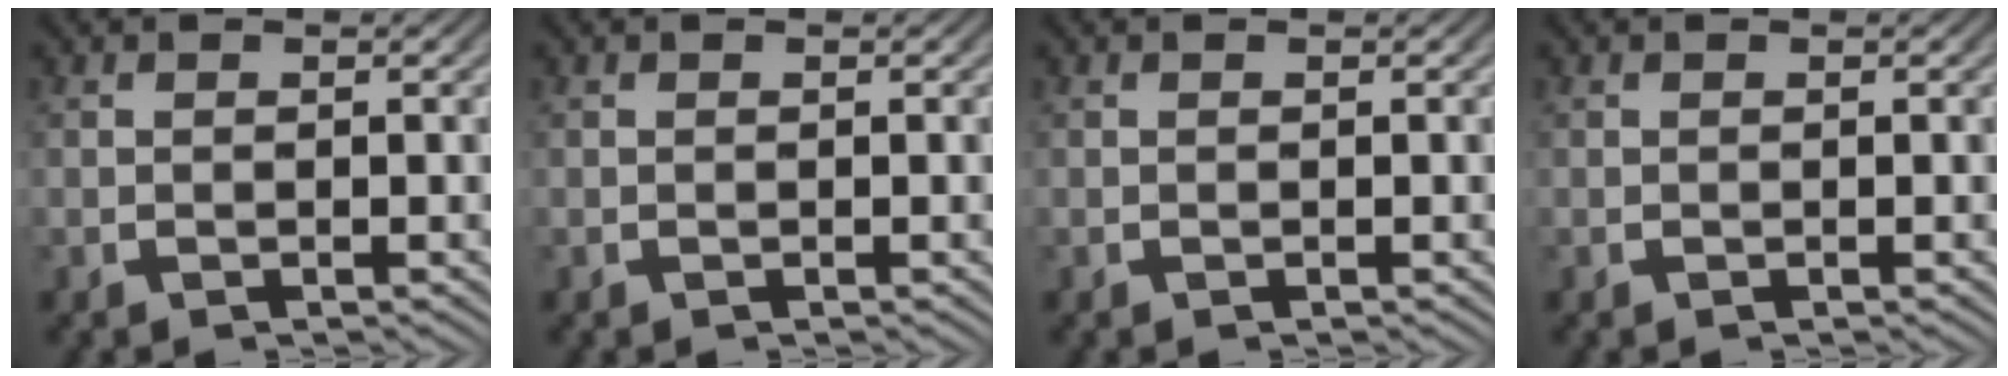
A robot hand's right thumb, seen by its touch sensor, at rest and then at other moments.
{"total": 0.0}
{"total": 0.0}
{"total": 0.0}